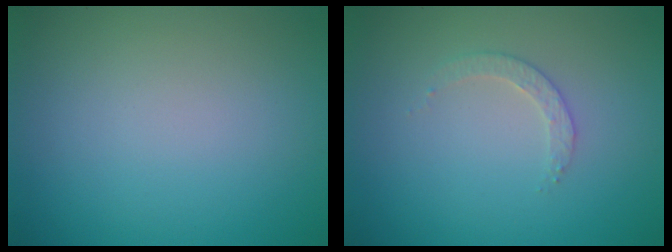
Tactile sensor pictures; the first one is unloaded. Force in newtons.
{"total": 1.6, "press": 1.5, "slide": 0.3}